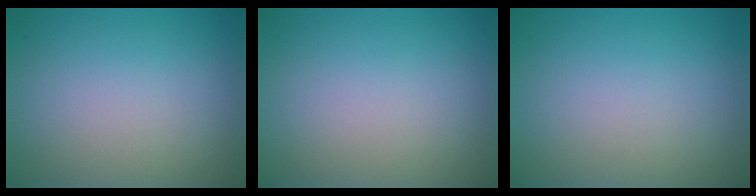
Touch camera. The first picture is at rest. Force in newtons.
{"total": 0.0}
{"total": 0.0}